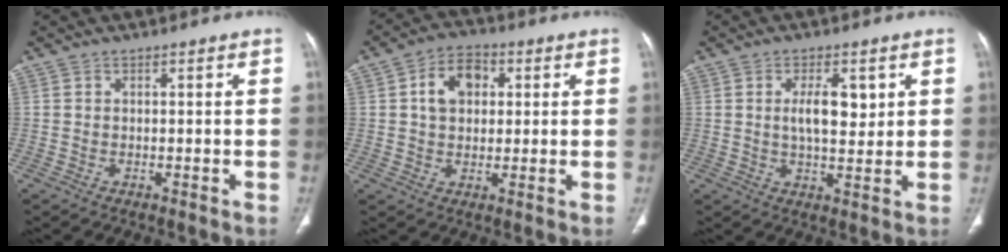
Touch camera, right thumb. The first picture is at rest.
{"total": 8.3, "force": [1.9, 6.0, 5.4], "torque": [-0.067, 0.009, 0.025]}
{"total": 6.9, "force": [1.8, 3.0, 6.0], "torque": [-0.082, -0.013, 0.031]}